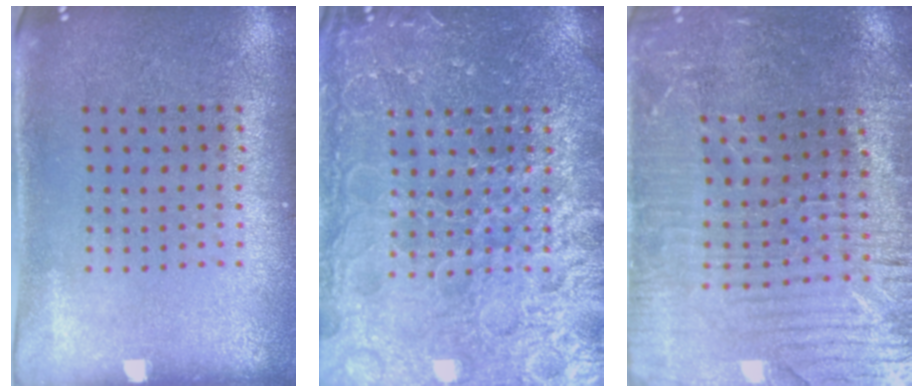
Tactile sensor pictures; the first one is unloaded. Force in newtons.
{"total": 6.9, "press": 6.8, "slide": 0.8}
{"total": 3.5, "press": 3.4, "slide": 0.7}